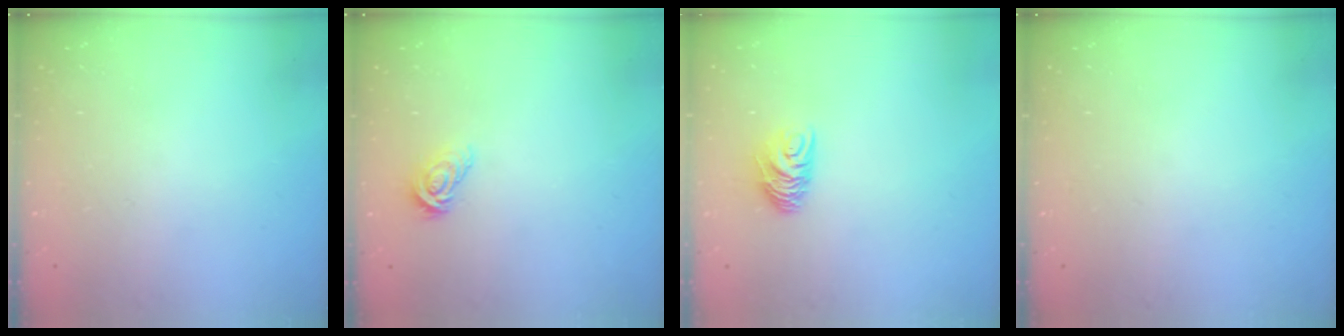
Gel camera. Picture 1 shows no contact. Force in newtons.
{"total": 7.2, "press": 7.1, "slide": 0.3}
{"total": 7.3, "press": 7.3, "slide": 0.4}
{"total": 0.0}